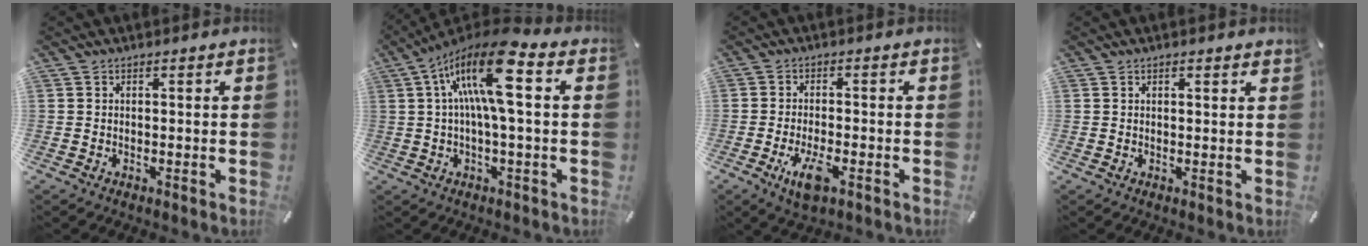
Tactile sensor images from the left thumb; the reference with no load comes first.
{"total": 15.9, "force": [3.9, 4.4, 14.7], "torque": [-0.292, -0.005, 0.056]}
{"total": 6.6, "force": [-2.9, 2.4, 5.4], "torque": [-0.116, -0.003, -0.050]}
{"total": 1.1, "force": [0.8, 0.3, 0.7], "torque": [-0.005, -0.003, 0.012]}